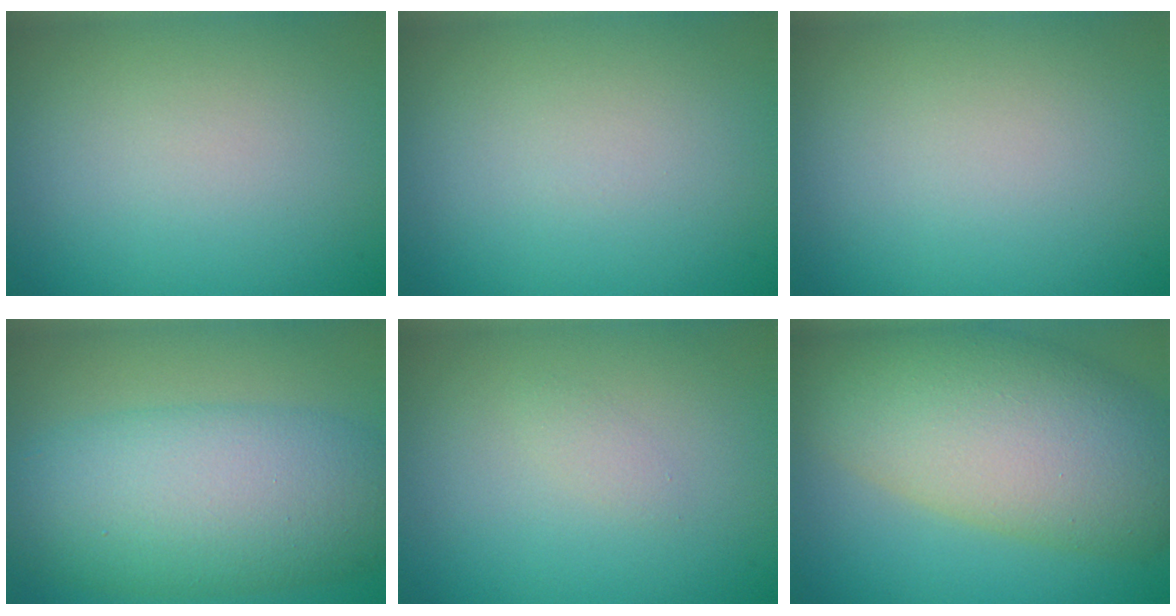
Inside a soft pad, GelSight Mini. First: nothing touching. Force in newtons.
{"total": 0.0}
{"total": 0.0}
{"total": 9.9, "press": 9.9, "slide": 0.1}
{"total": 0.7, "press": 0.7, "slide": 0.0}
{"total": 12.2, "press": 12.2, "slide": 0.8}